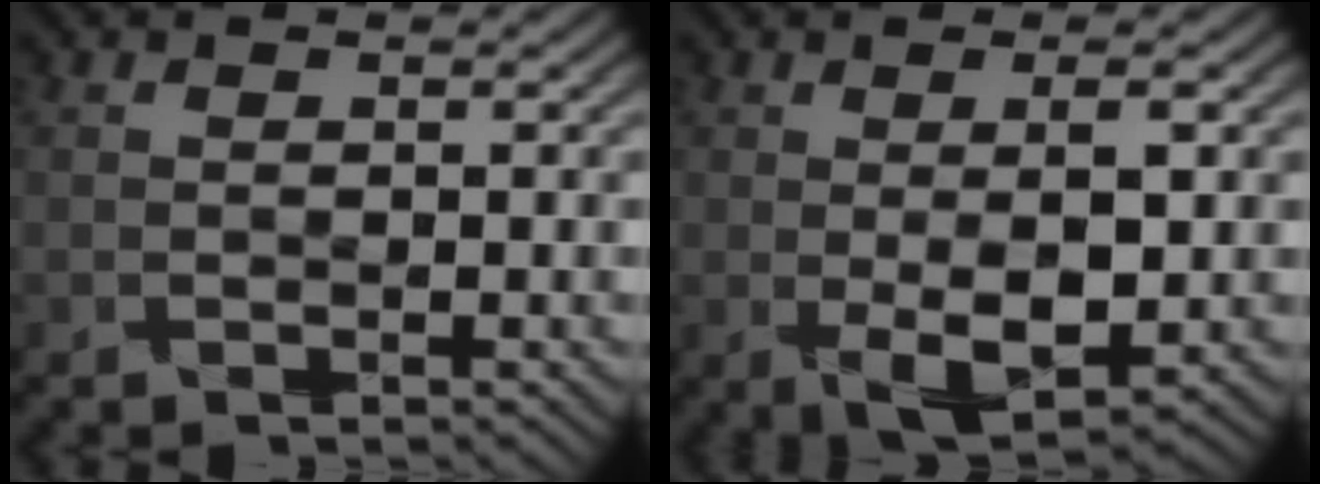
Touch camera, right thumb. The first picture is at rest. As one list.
[{"total": 6.2, "force": [-0.3, 2.0, 5.8], "torque": [-0.105, -0.003, -0.001]}]